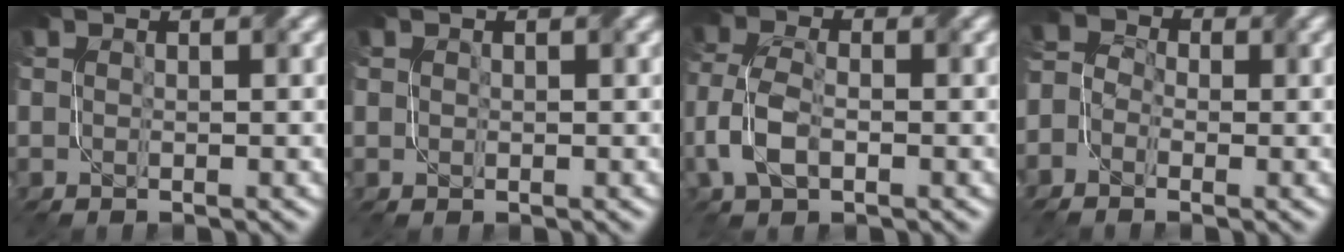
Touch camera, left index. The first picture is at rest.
{"total": 0.7, "force": [0.5, 0.5, 0.1], "torque": [-0.004, -0.003, 0.011]}
{"total": 4.0, "force": [-1.5, 2.2, 3.0], "torque": [-0.076, 0.004, -0.034]}
{"total": 4.1, "force": [-1.9, 3.1, 1.7], "torque": [-0.031, 0.005, -0.040]}